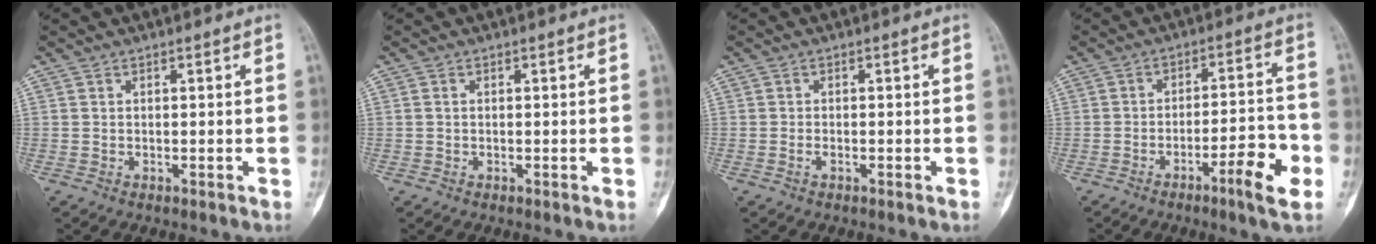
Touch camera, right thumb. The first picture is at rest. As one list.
[{"total": 0.0}, {"total": 0.8, "force": [-0.5, 0.2, 0.6], "torque": [-0.017, 0.001, -0.011]}, {"total": 9.8, "force": [-4.6, 1.6, 8.5], "torque": [-0.125, 0.029, -0.068]}]